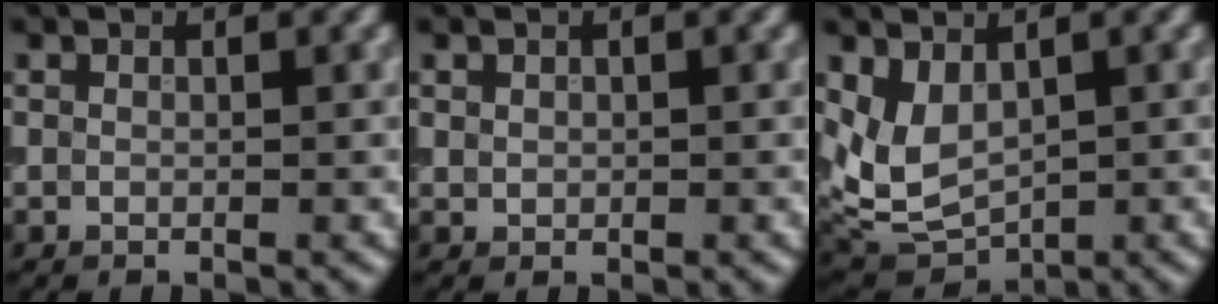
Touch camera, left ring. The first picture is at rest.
{"total": 0.6, "force": [0.2, 0.5, 0.2], "torque": [0.000, -0.002, 0.006]}
{"total": 4.4, "force": [1.1, 3.0, 3.0], "torque": [-0.064, -0.015, 0.029]}